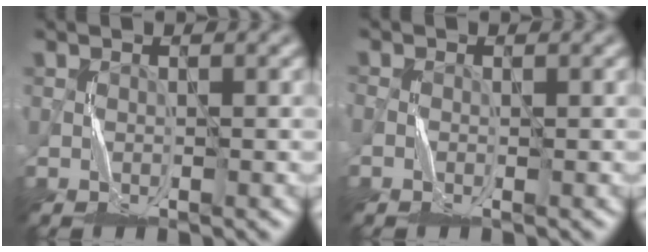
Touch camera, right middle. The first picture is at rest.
{"total": 0.7, "force": [-0.6, 0.4, 0.2], "torque": [-0.001, -0.002, -0.011]}